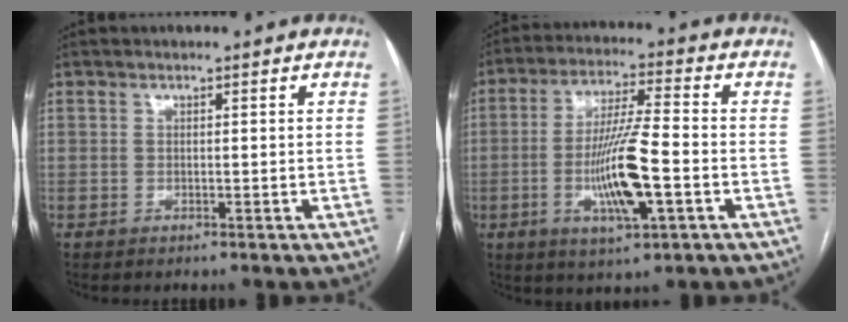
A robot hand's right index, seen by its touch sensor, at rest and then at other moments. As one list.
[{"total": 12.0, "force": [-3.2, 1.2, 11.6], "torque": [-0.222, -0.007, -0.057]}]